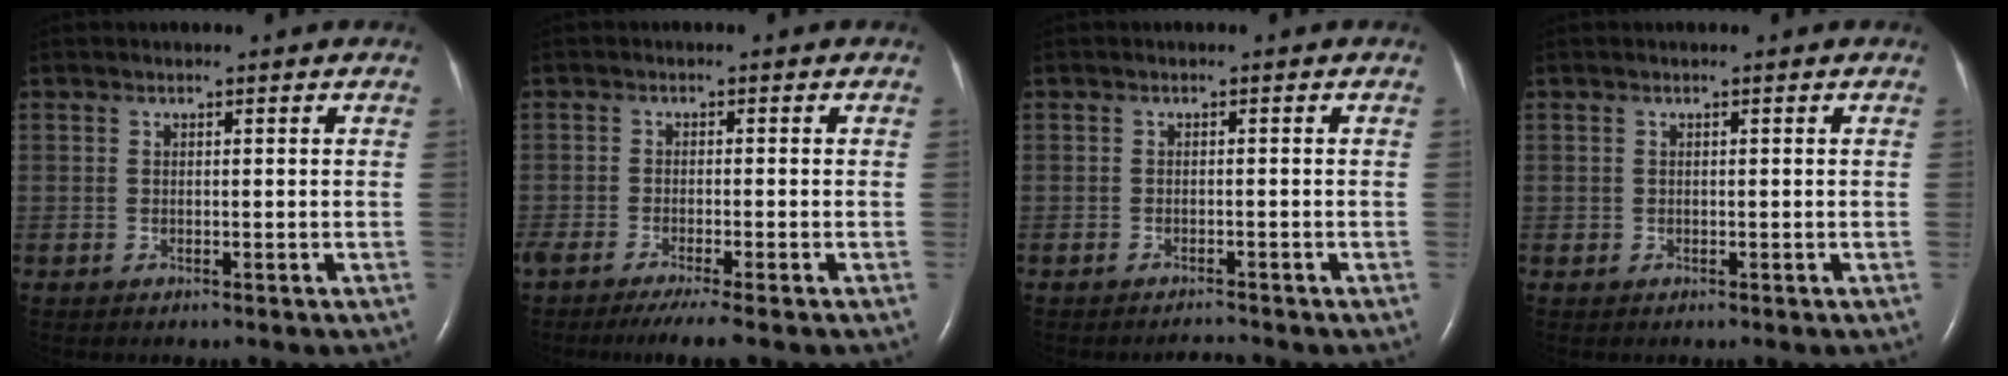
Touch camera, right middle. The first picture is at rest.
{"total": 5.4, "force": [-4.2, -0.1, 3.4], "torque": [-0.051, -0.013, -0.067]}
{"total": 1.1, "force": [-1.1, -0.1, 0.0], "torque": [-0.004, -0.007, -0.013]}
{"total": 0.0}